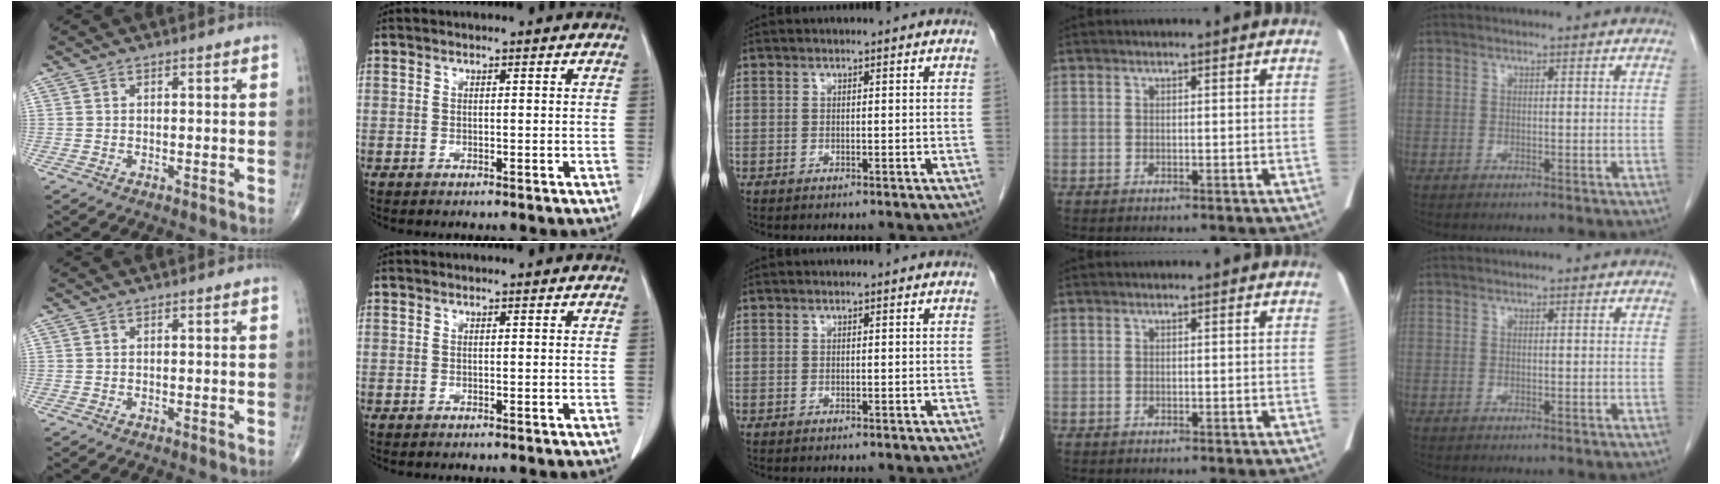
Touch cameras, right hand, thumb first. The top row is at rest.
{}